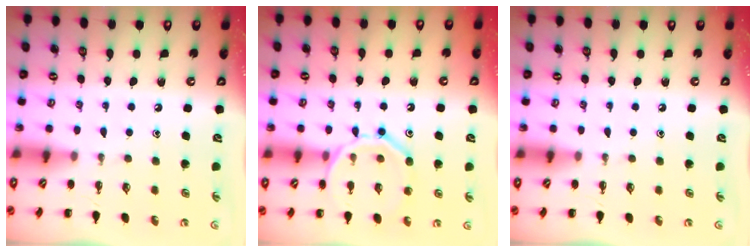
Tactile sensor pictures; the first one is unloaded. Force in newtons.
{"total": 14.2, "press": 14.1, "slide": 1.0}
{"total": 0.0}